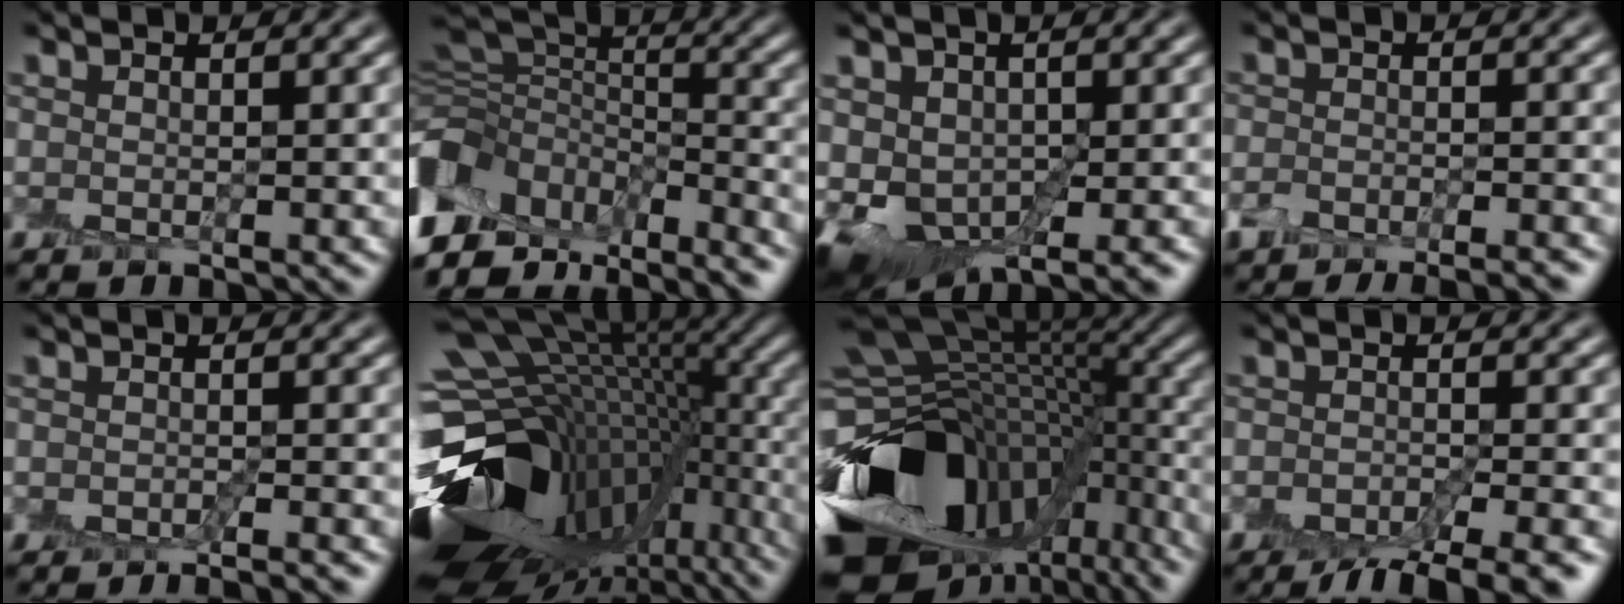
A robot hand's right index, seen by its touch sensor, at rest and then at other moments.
{"total": 13.2, "force": [-8.4, 7.5, 6.9], "torque": [-0.165, 0.015, -0.112]}
{"total": 5.3, "force": [-0.9, 3.5, 3.9], "torque": [-0.077, -0.014, -0.012]}
{"total": 5.2, "force": [-4.4, 1.6, 2.2], "torque": [-0.029, -0.004, -0.069]}
{"total": 2.7, "force": [-2.4, 0.1, 1.1], "torque": [-0.017, -0.004, -0.032]}
{"total": 17.5, "force": [-3.9, 9.8, 13.9], "torque": [-0.250, -0.003, -0.023]}
{"total": 19.3, "force": [-8.7, 12.7, 11.5], "torque": [-0.199, -0.025, -0.075]}
{"total": 6.2, "force": [-5.0, 1.4, 3.4], "torque": [-0.045, -0.009, -0.085]}